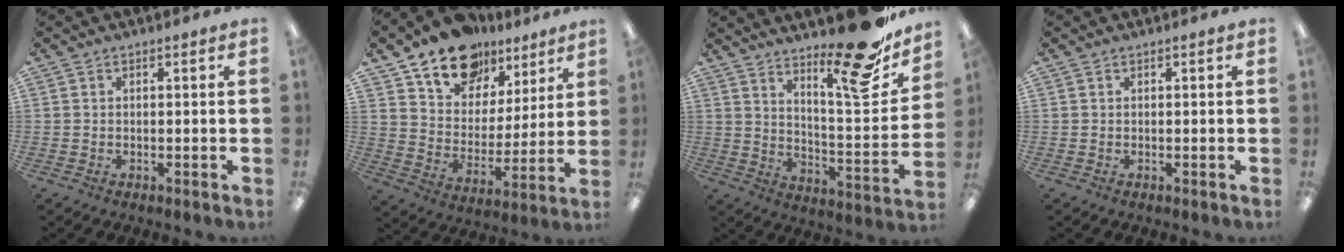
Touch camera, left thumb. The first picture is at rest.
{"total": 15.3, "force": [11.9, 8.8, 4.1], "torque": [-0.082, -0.078, 0.221]}
{"total": 18.6, "force": [14.5, 4.2, 10.9], "torque": [-0.149, -0.113, 0.229]}
{"total": 0.0}